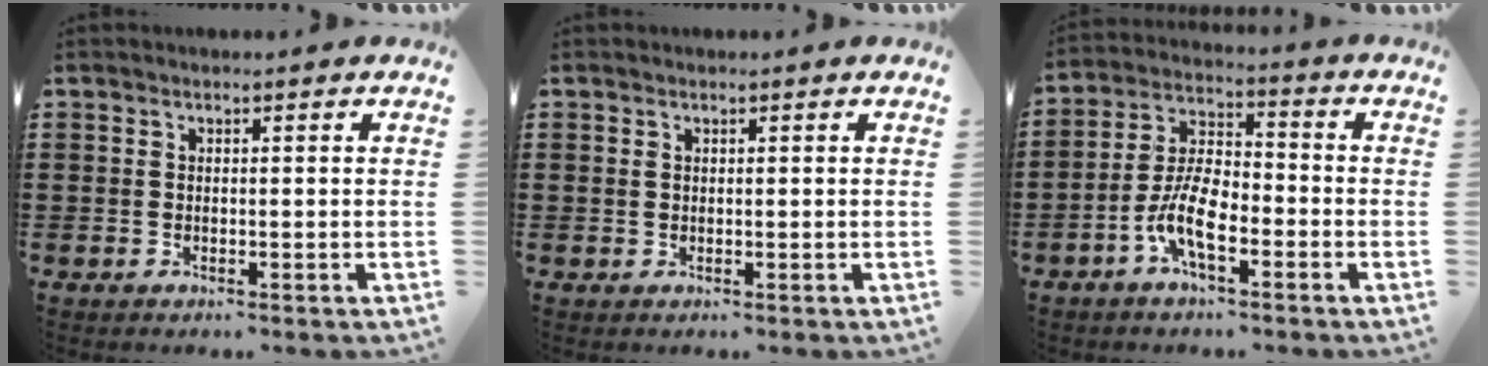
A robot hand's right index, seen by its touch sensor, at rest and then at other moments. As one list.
[{"total": 0.7, "force": [0.2, 0.5, 0.3], "torque": [-0.008, 0.004, 0.005]}, {"total": 7.9, "force": [-3.6, 3.1, 6.3], "torque": [-0.154, -0.007, -0.074]}]